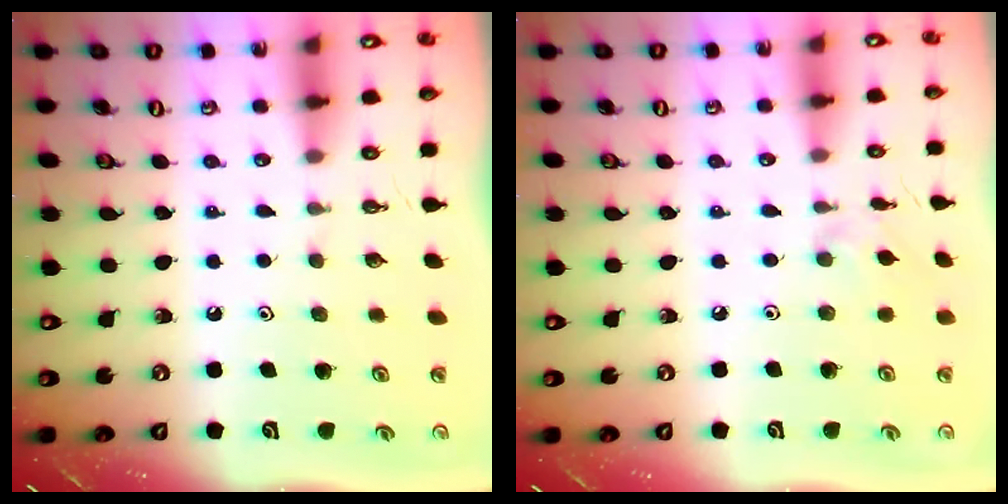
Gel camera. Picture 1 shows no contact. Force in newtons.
{"total": 1.8, "press": 1.7, "slide": 0.5}